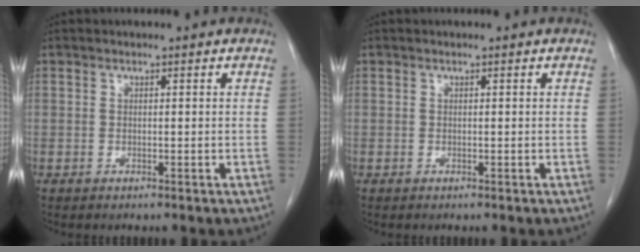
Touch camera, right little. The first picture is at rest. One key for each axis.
{"total": 0.0}